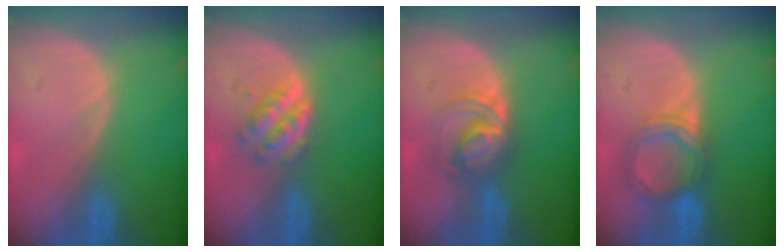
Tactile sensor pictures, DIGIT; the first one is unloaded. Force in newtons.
{"total": 4.9, "press": 4.4, "slide": 2.2}
{"total": 6.0, "press": 5.6, "slide": 2.1}
{"total": 5.5, "press": 5.2, "slide": 1.7}